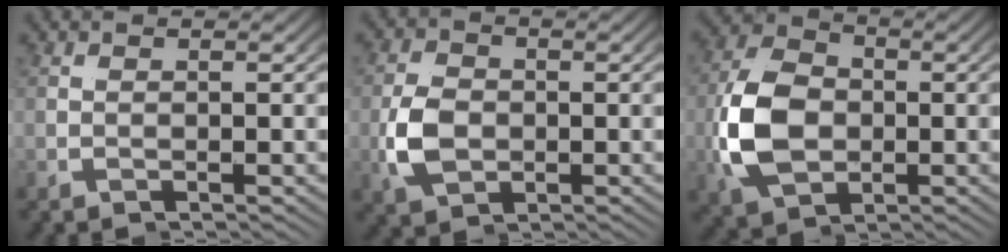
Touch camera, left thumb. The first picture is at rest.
{"total": 5.3, "force": [-0.3, 3.9, 3.6], "torque": [-0.083, -0.014, 0.003]}
{"total": 11.8, "force": [-0.6, 8.2, 8.5], "torque": [-0.186, -0.027, 0.003]}